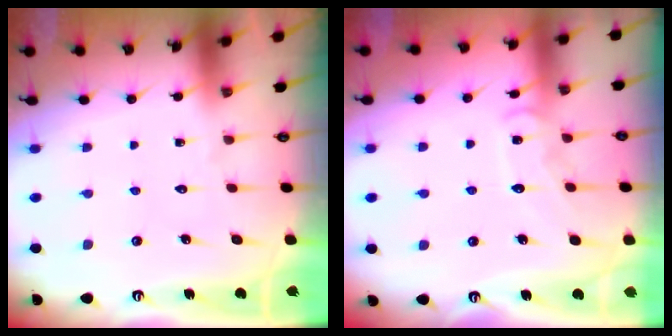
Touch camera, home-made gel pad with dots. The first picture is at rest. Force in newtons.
{"total": 9.2, "press": 9.2, "slide": 0.7}